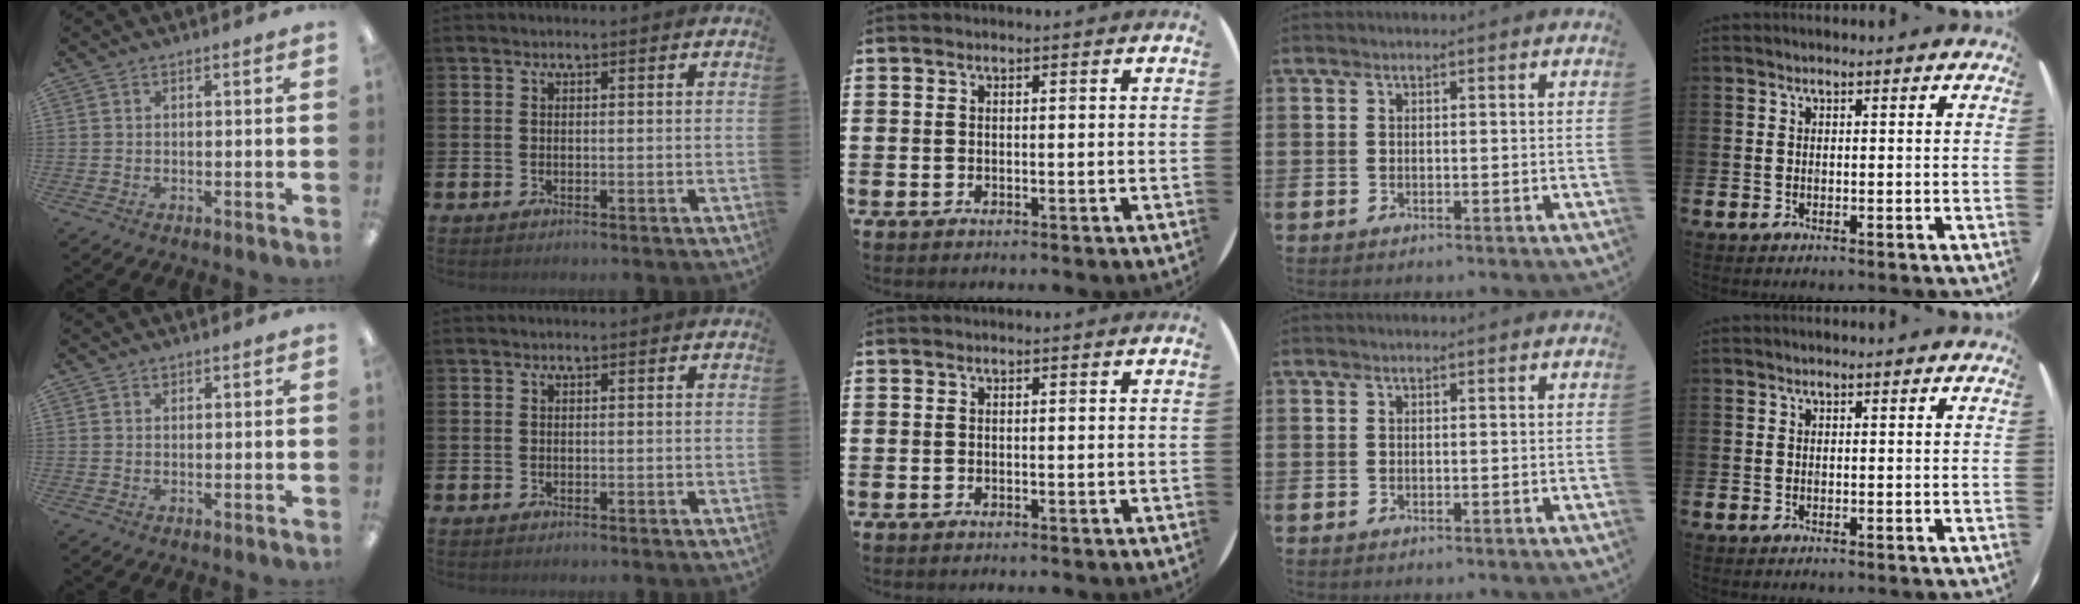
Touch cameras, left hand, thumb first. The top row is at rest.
{"thumb": {"total": 0.5, "force": [0.4, 0.3, 0.1], "torque": [-0.002, 0.001, 0.008]}}